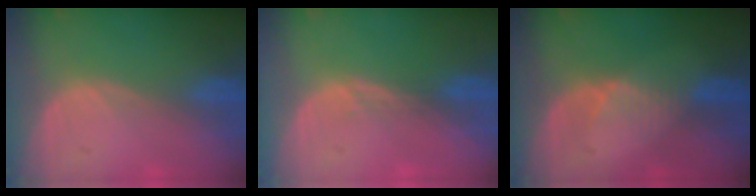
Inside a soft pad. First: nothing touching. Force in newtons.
{"total": 1.1, "press": 0.9, "slide": 0.7}
{"total": 2.7, "press": 2.7, "slide": 0.3}